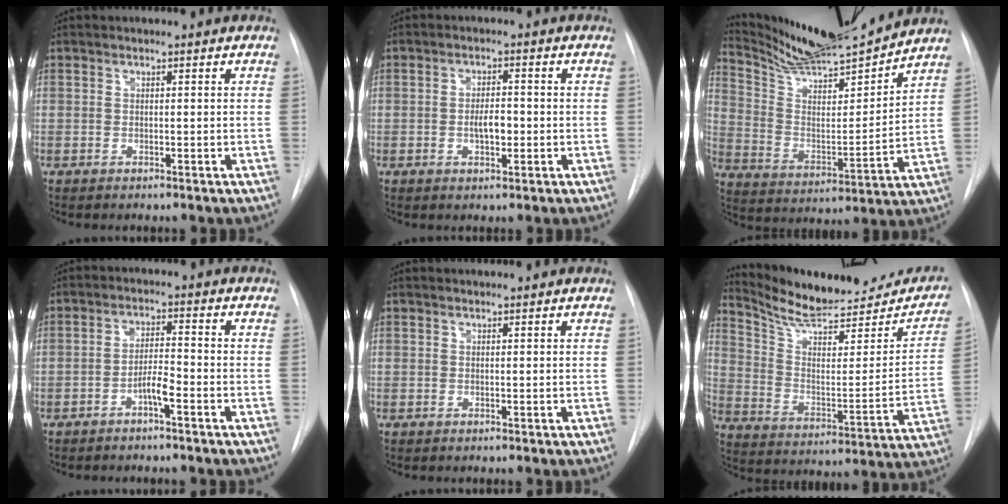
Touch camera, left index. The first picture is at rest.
{"total": 3.3, "force": [-0.9, 1.3, 2.9], "torque": [-0.048, 0.000, -0.012]}
{"total": 17.2, "force": [16.1, 0.9, 6.0], "torque": [-0.113, -0.020, 0.271]}
{"total": 3.4, "force": [-2.2, 0.2, 2.6], "torque": [-0.045, 0.003, -0.039]}
{"total": 0.0}
{"total": 22.4, "force": [20.1, 5.4, 8.2], "torque": [-0.117, -0.045, 0.281]}